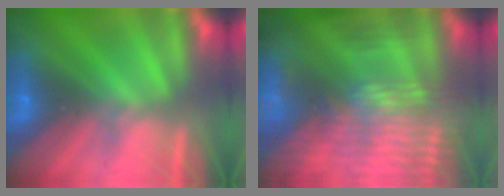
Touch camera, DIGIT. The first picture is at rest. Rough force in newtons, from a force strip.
{"total": 7.7}